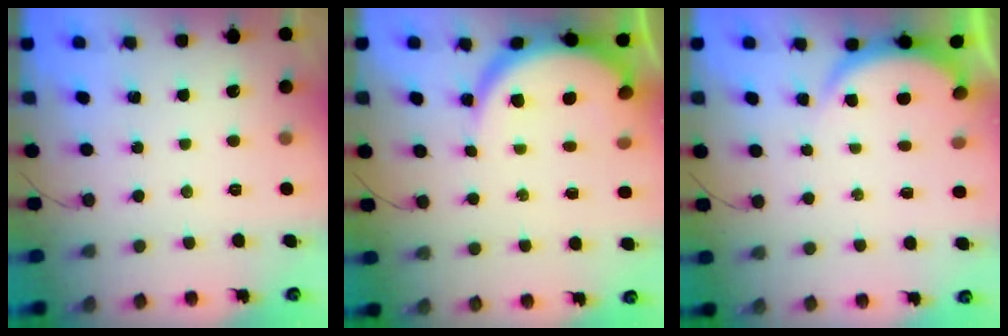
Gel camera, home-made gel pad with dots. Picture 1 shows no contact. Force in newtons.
{"total": 8.4, "press": 8.3, "slide": 1.0}
{"total": 2.8, "press": 2.8, "slide": 0.6}